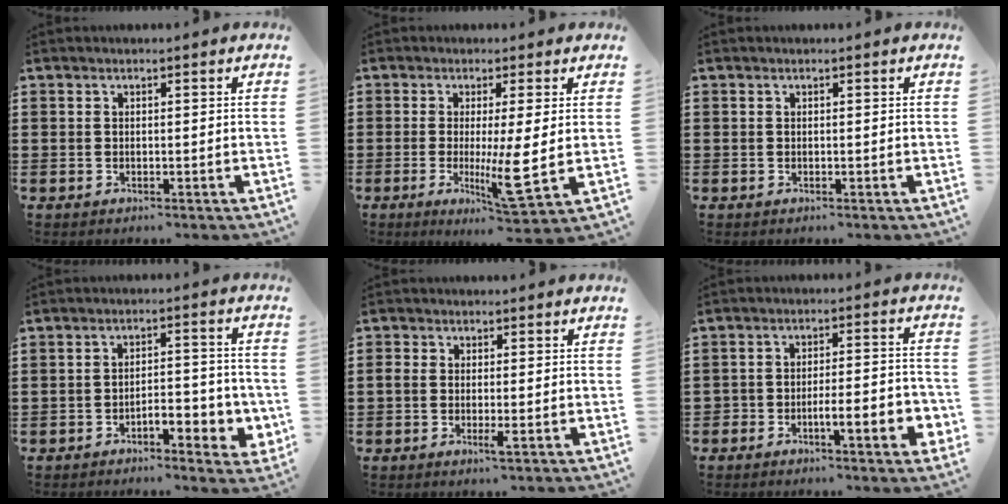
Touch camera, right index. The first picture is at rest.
{"total": 7.4, "force": [-0.3, 0.0, 7.4], "torque": [-0.138, -0.027, -0.006]}
{"total": 0.0}
{"total": 4.9, "force": [-2.7, 1.9, 3.6], "torque": [-0.051, 0.008, -0.051]}
{"total": 2.2, "force": [-0.8, 0.7, 1.9], "torque": [-0.042, -0.003, -0.016]}
{"total": 6.2, "force": [-3.3, 1.8, 5.0], "torque": [-0.080, 0.002, -0.056]}